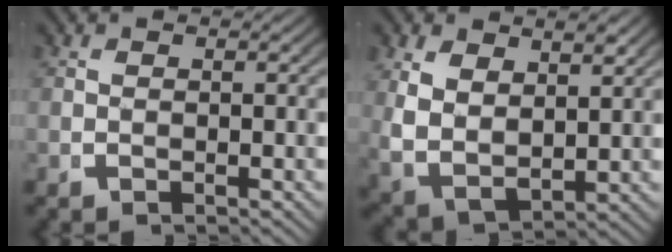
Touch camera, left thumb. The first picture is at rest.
{"total": 7.3, "force": [0.6, 5.6, 4.7], "torque": [-0.131, -0.037, 0.033]}